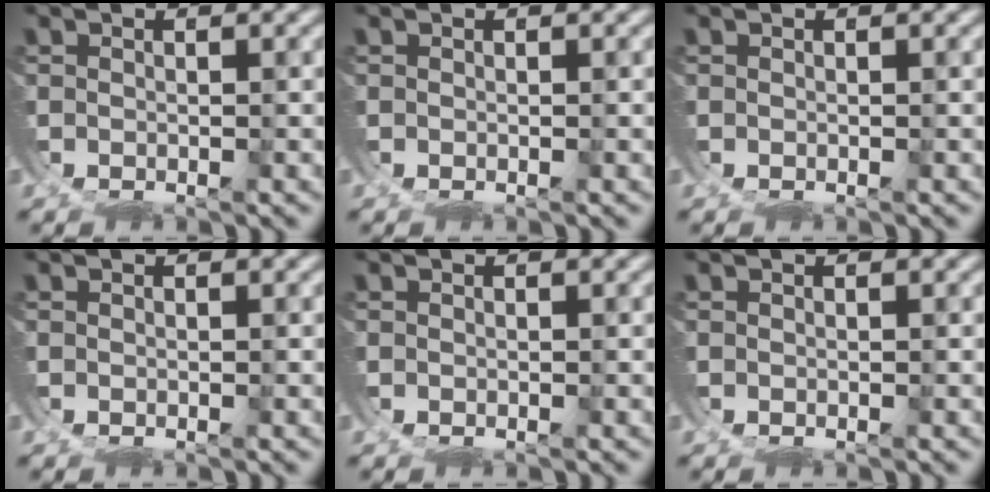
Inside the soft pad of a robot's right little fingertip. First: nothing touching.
{"total": 0.0}
{"total": 0.0}
{"total": 0.0}
{"total": 0.0}
{"total": 0.0}